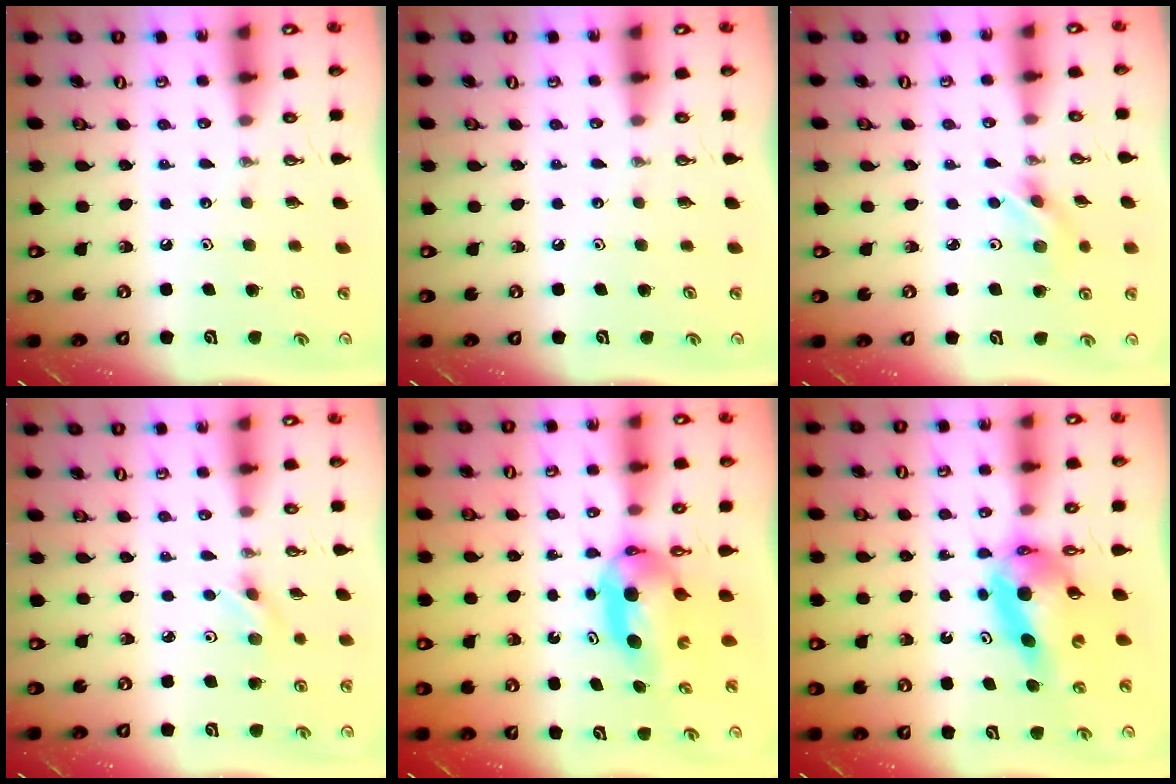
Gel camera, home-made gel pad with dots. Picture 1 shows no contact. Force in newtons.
{"total": 0.0}
{"total": 2.7, "press": 2.7, "slide": 0.3}
{"total": 3.8, "press": 3.6, "slide": 1.4}
{"total": 7.8, "press": 5.3, "slide": 5.7}
{"total": 10.9, "press": 10.9, "slide": 1.1}